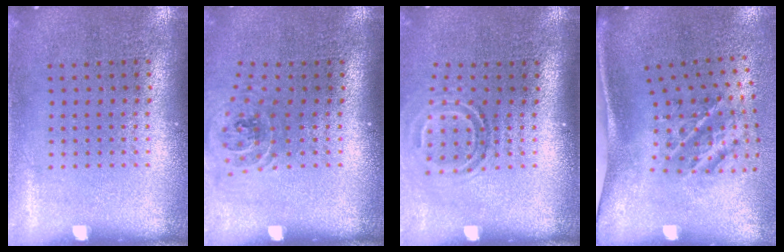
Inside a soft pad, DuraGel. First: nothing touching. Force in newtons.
{"total": 1.1, "press": 1.0, "slide": 0.2}
{"total": 1.8, "press": 1.1, "slide": 1.4}
{"total": 2.3, "press": 1.3, "slide": 1.9}